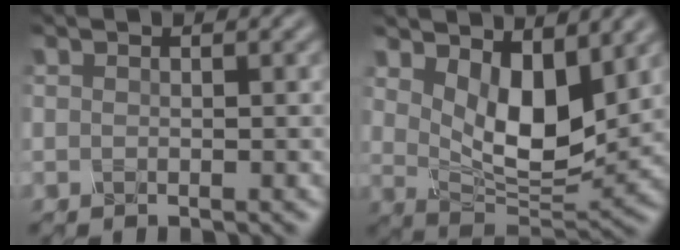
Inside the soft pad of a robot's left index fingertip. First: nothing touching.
{"total": 6.4, "force": [2.3, 3.1, 5.2], "torque": [-0.100, -0.020, 0.054]}